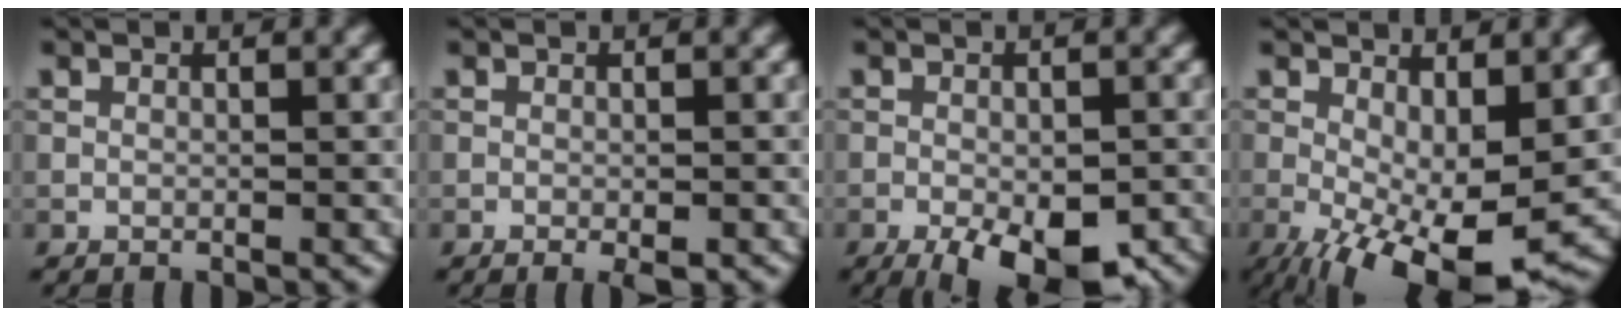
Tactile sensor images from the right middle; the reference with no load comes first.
{"total": 1.5, "force": [-0.7, 0.4, 1.3], "torque": [-0.017, -0.003, -0.010]}
{"total": 8.9, "force": [-4.9, 3.4, 6.6], "torque": [-0.097, -0.017, -0.063]}
{"total": 10.3, "force": [-2.9, 4.0, 9.0], "torque": [-0.160, -0.015, -0.041]}